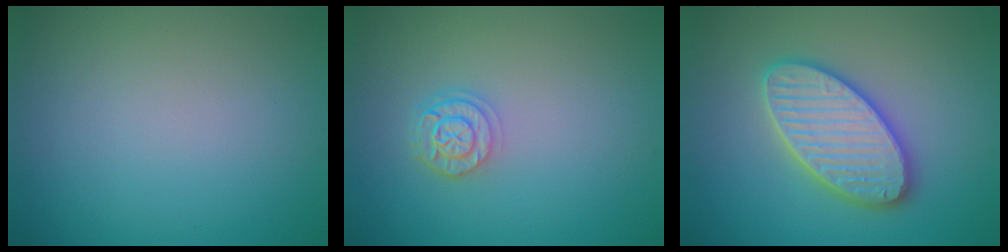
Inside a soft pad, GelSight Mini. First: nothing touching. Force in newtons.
{"total": 2.5, "press": 2.0, "slide": 1.4}
{"total": 5.8, "press": 5.8, "slide": 0.6}